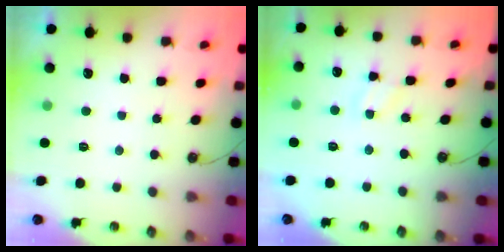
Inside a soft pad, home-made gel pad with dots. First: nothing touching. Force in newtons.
{"total": 2.6, "press": 2.6, "slide": 0.4}